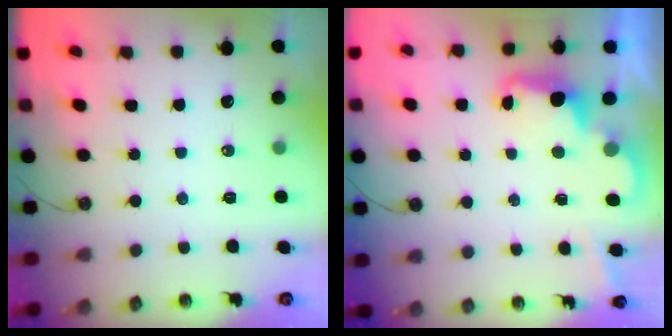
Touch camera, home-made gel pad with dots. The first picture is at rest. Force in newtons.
{"total": 2.5, "press": 2.5, "slide": 0.6}